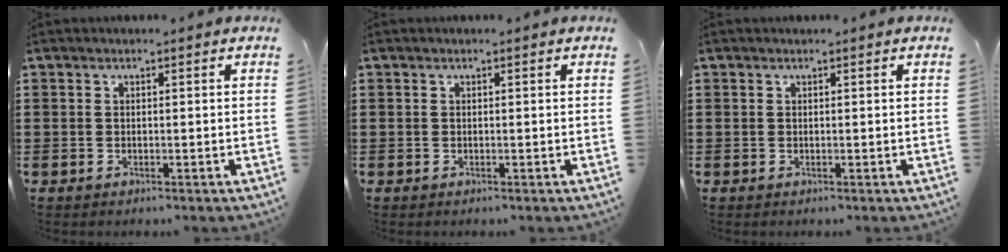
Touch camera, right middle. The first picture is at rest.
{"total": 0.0}
{"total": 0.0}